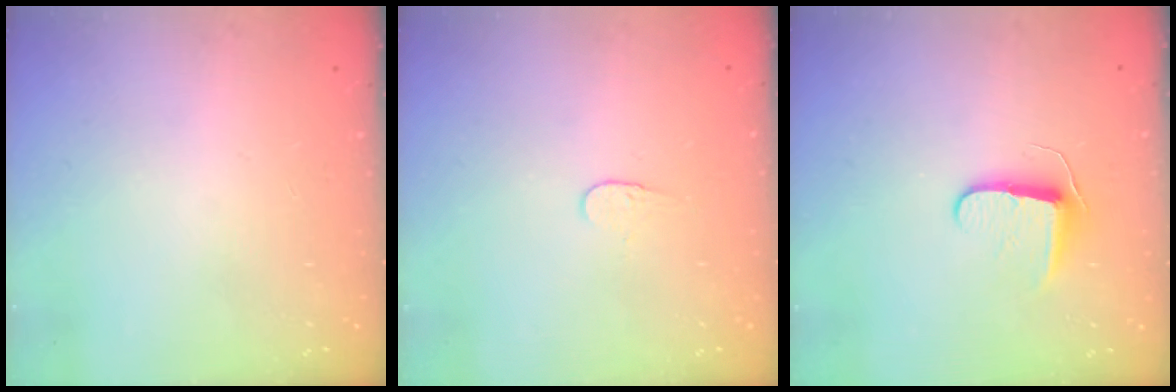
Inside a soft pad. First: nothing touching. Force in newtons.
{"total": 3.8, "press": 3.8, "slide": 0.3}
{"total": 7.2, "press": 7.2, "slide": 0.7}